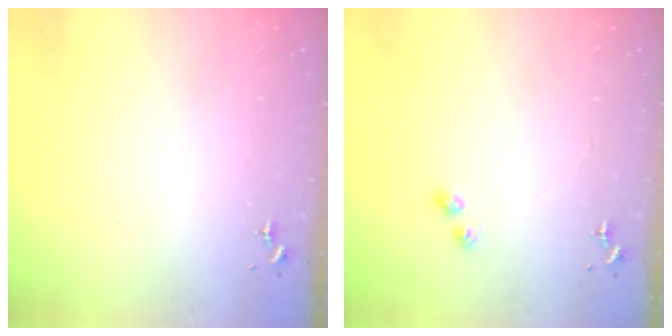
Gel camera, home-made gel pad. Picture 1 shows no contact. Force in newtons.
{"total": 3.0, "press": 3.0, "slide": 0.4}